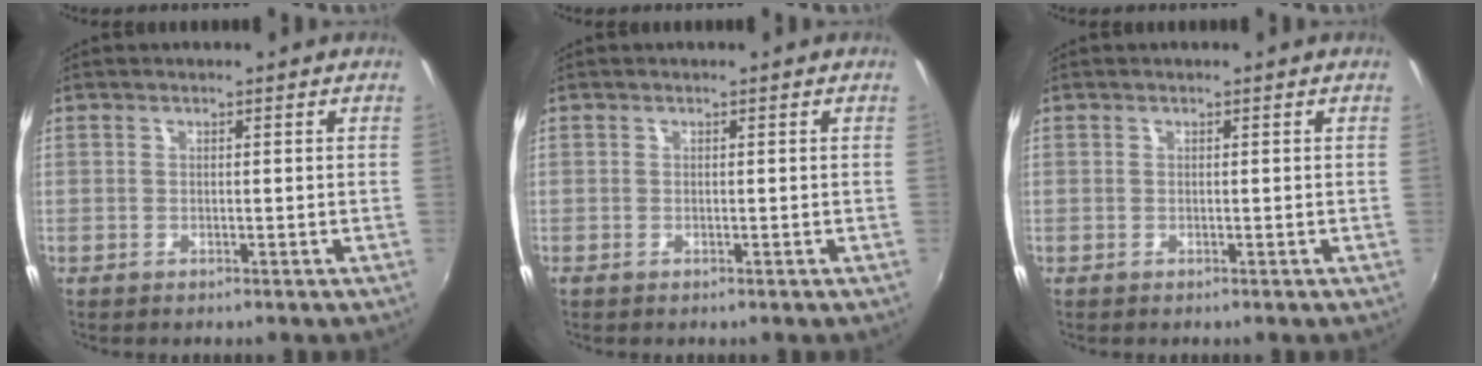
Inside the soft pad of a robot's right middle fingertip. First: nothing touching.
{"total": 0.0}
{"total": 0.0}